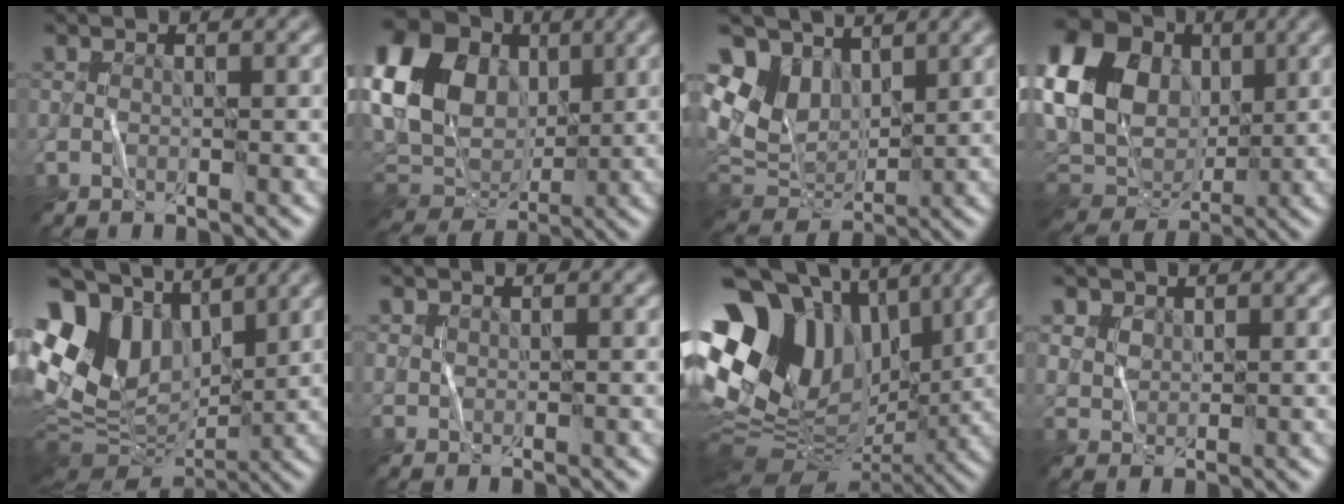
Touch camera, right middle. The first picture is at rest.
{"total": 12.9, "force": [2.7, 10.2, 7.4], "torque": [-0.163, 0.022, 0.045]}
{"total": 6.6, "force": [3.2, 4.9, 3.1], "torque": [-0.071, 0.000, 0.058]}
{"total": 14.9, "force": [3.2, 12.0, 8.2], "torque": [-0.182, 0.032, 0.040]}
{"total": 12.0, "force": [4.3, 7.7, 8.1], "torque": [-0.189, 0.016, 0.079]}
{"total": 0.6, "force": [0.6, 0.3, 0.0], "torque": [0.001, -0.001, 0.016]}
{"total": 15.6, "force": [3.9, 11.2, 10.1], "torque": [-0.204, 0.024, 0.070]}
{"total": 1.6, "force": [1.2, 1.0, 0.1], "torque": [-0.004, 0.000, 0.029]}